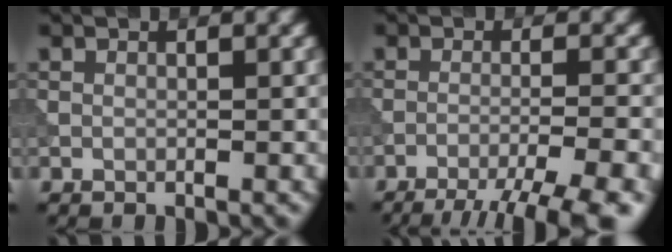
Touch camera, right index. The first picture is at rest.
{"total": 9.0, "force": [-7.1, 1.7, 5.3], "torque": [-0.076, -0.014, -0.094]}